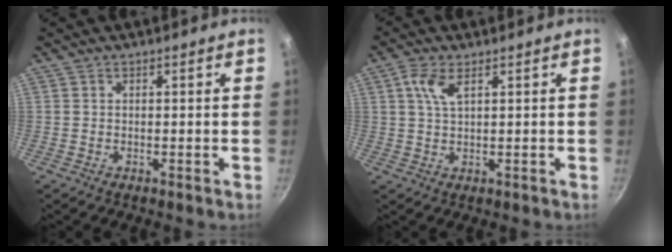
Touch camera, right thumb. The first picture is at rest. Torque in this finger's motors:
{"motor_torque": [-0.16, 0.29, 0.22, 0.02, 0.18]}